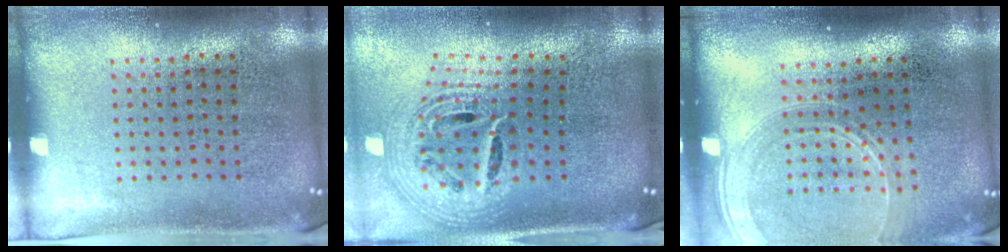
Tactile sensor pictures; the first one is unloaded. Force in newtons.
{"total": 2.6, "press": 1.8, "slide": 1.9}
{"total": 1.7, "press": 1.6, "slide": 0.6}